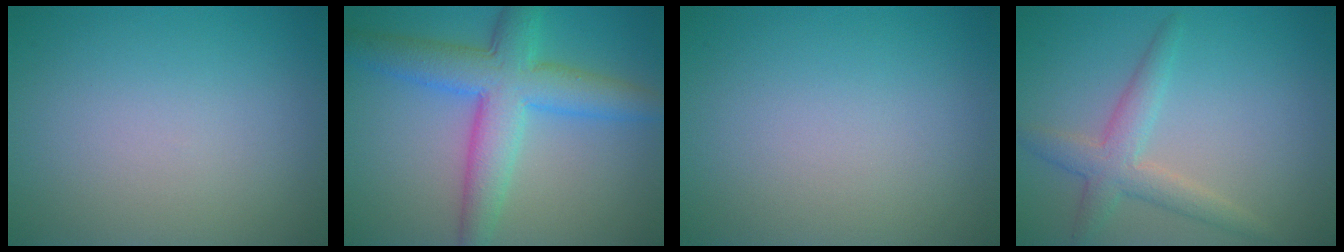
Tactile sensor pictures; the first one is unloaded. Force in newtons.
{"total": 7.0, "press": 7.0, "slide": 0.1}
{"total": 0.0}
{"total": 3.3, "press": 3.3, "slide": 0.1}